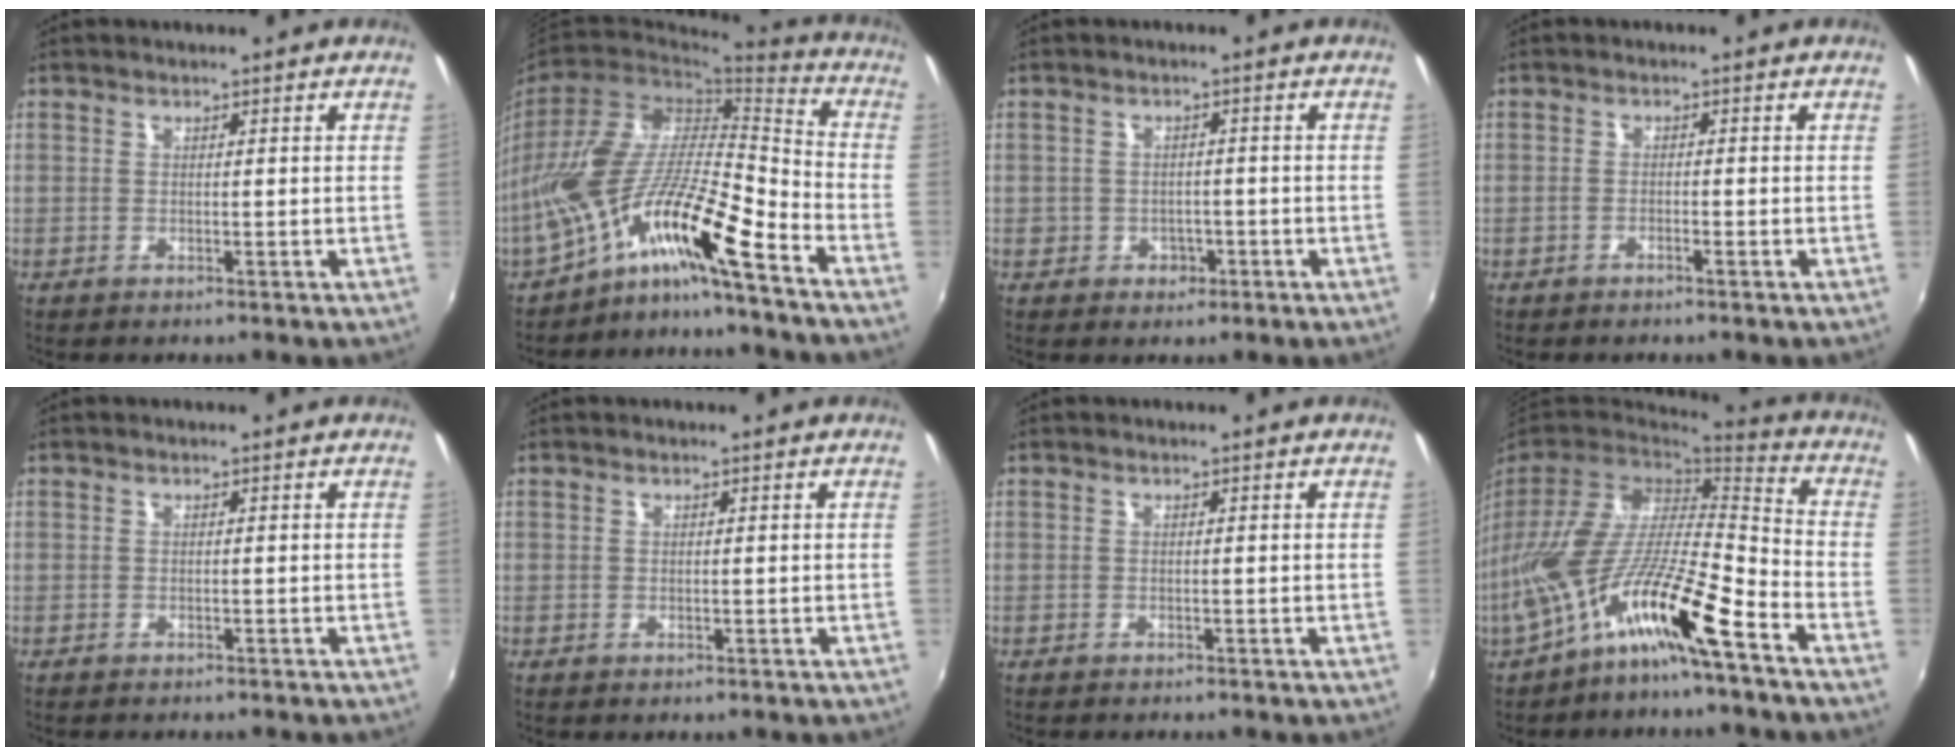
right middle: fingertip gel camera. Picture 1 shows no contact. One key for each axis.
{"total": 13.7, "fx": -9.7, "fy": 1.9, "fz": 9.5, "tx": -0.175, "ty": 0.011, "tz": -0.197}
{"total": 4.3, "fx": -1.8, "fy": 3.6, "fz": 1.3, "tx": -0.031, "ty": 0.004, "tz": -0.022}
{"total": 1.3, "fx": -1.1, "fy": 0.2, "fz": 0.6, "tx": -0.017, "ty": 0.001, "tz": -0.023}
{"total": 3.9, "fx": -3.5, "fy": 0.8, "fz": 1.4, "tx": -0.032, "ty": -0.014, "tz": -0.049}
{"total": 1.2, "fx": -1.0, "fy": 0.4, "fz": 0.4, "tx": -0.012, "ty": -0.004, "tz": -0.014}
{"total": 2.4, "fx": -2.2, "fy": 0.5, "fz": 0.8, "tx": -0.021, "ty": -0.013, "tz": -0.033}
{"total": 17.2, "fx": -10.3, "fy": 2.8, "fz": 13.5, "tx": -0.244, "ty": -0.013, "tz": -0.190}